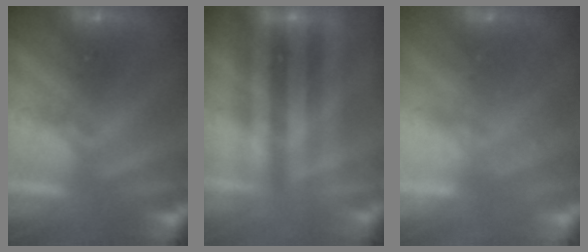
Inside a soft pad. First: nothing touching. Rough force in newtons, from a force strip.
{"total": 1.9}
{"total": 2.3}